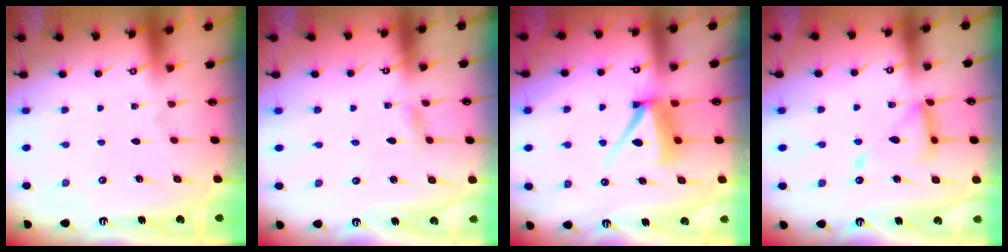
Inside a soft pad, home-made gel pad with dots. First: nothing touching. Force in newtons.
{"total": 2.5, "press": 2.5, "slide": 0.2}
{"total": 8.3, "press": 8.3, "slide": 0.9}
{"total": 13.8, "press": 13.7, "slide": 1.3}